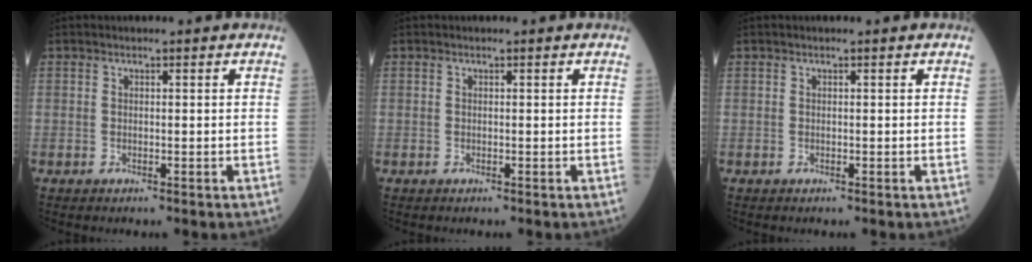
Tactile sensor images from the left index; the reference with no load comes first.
{"total": 0.0}
{"total": 0.0}